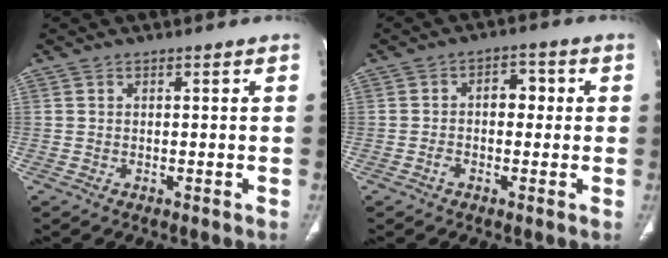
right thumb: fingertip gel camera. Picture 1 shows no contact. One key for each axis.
{"total": 4.5, "fx": -0.1, "fy": 3.2, "fz": 3.3, "tx": -0.030, "ty": 0.022, "tz": -0.009}